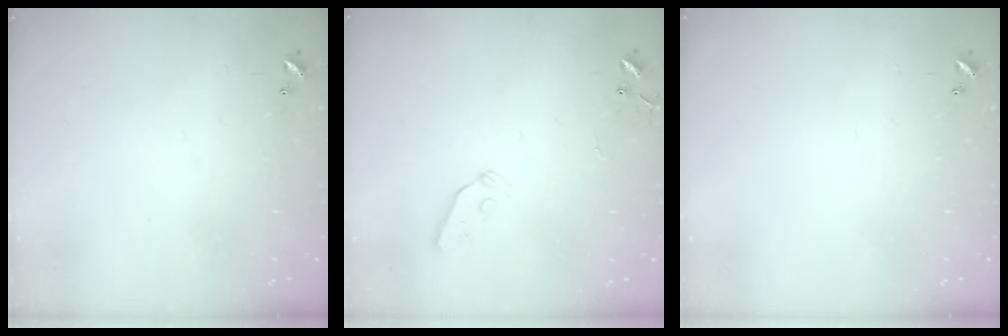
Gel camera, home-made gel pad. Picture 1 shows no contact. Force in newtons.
{"total": 3.7, "press": 3.6, "slide": 0.7}
{"total": 0.0}